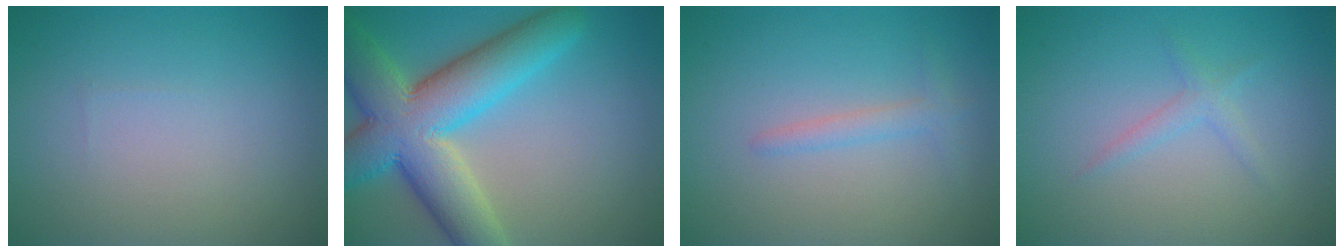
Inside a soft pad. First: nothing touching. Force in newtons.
{"total": 10.9, "press": 10.9, "slide": 0.8}
{"total": 1.5, "press": 1.5, "slide": 0.1}
{"total": 1.3, "press": 1.3, "slide": 0.1}